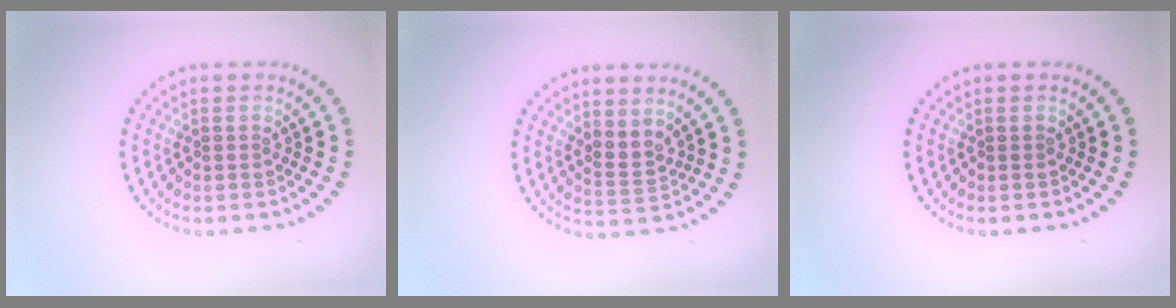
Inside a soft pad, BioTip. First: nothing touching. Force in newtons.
{"total": 2.1, "press": 1.6, "slide": 1.3}
{"total": 0.0}